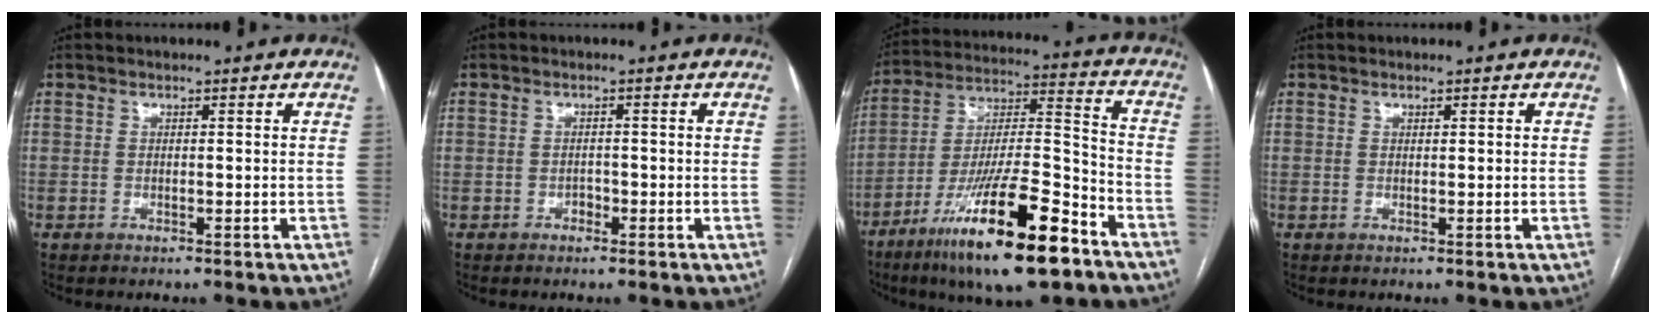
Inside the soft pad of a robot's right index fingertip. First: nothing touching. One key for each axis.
{"total": 1.1, "fx": -0.5, "fy": 1.0, "fz": 0.4, "tx": -0.003, "ty": 0.004, "tz": -0.008}
{"total": 21.3, "fx": -12.8, "fy": 3.1, "fz": 16.8, "tx": -0.298, "ty": -0.025, "tz": -0.219}
{"total": 0.6, "fx": 0.3, "fy": 0.1, "fz": 0.5, "tx": -0.011, "ty": 0.001, "tz": 0.005}